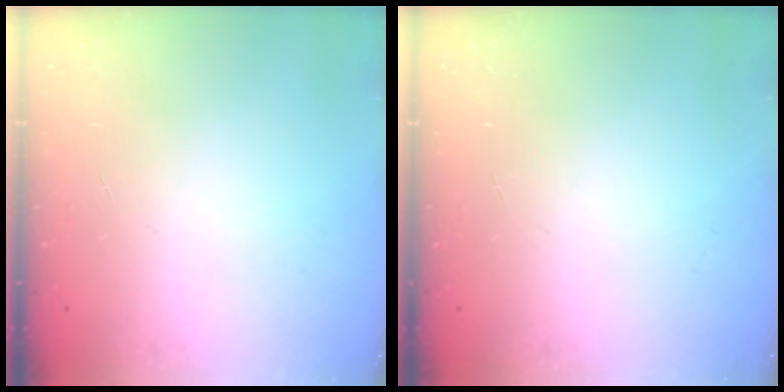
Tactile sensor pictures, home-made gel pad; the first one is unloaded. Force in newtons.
{"total": 0.0}